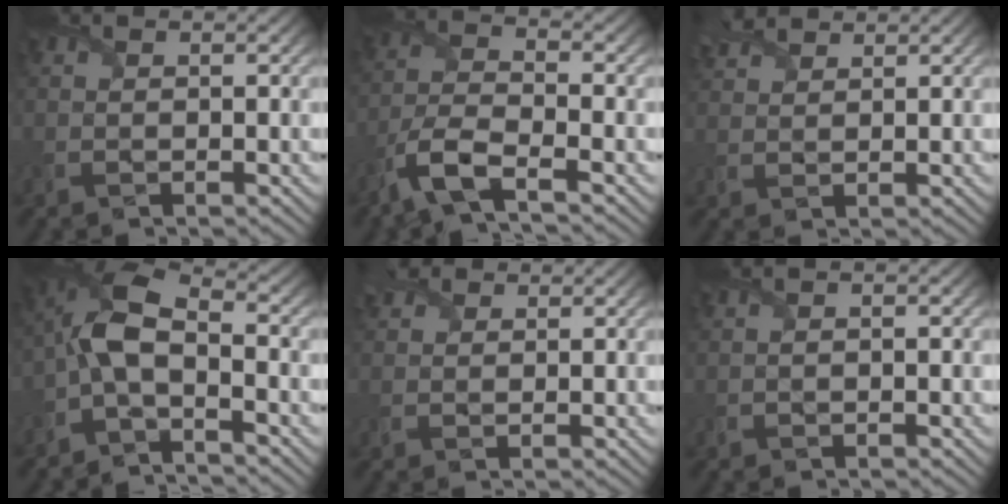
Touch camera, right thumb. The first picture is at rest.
{"total": 7.1, "force": [-4.5, 1.9, 5.1], "torque": [-0.117, -0.005, -0.107]}
{"total": 3.8, "force": [3.1, 1.4, 1.5], "torque": [-0.042, 0.016, 0.065]}
{"total": 7.0, "force": [-2.2, 3.3, 5.8], "torque": [-0.125, 0.014, -0.062]}
{"total": 2.3, "force": [1.8, 1.3, 0.7], "torque": [-0.021, 0.010, 0.036]}
{"total": 0.8, "force": [0.4, 0.2, 0.6], "torque": [-0.018, 0.005, 0.004]}